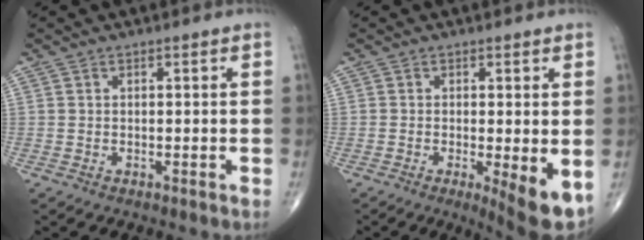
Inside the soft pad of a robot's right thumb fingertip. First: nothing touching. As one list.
[{"total": 7.0, "force": [-1.8, 1.7, 6.6], "torque": [-0.095, -0.019, -0.027]}]